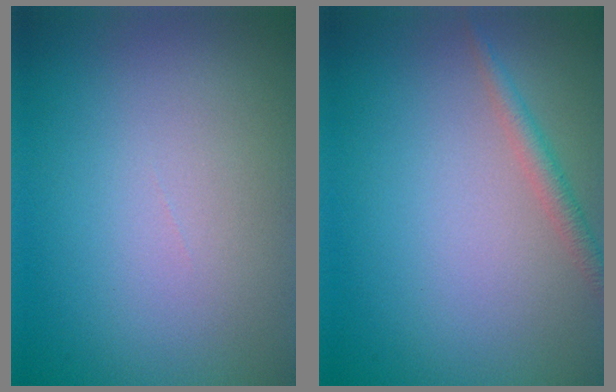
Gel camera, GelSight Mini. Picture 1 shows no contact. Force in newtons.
{"total": 1.6, "press": 1.6, "slide": 0.1}